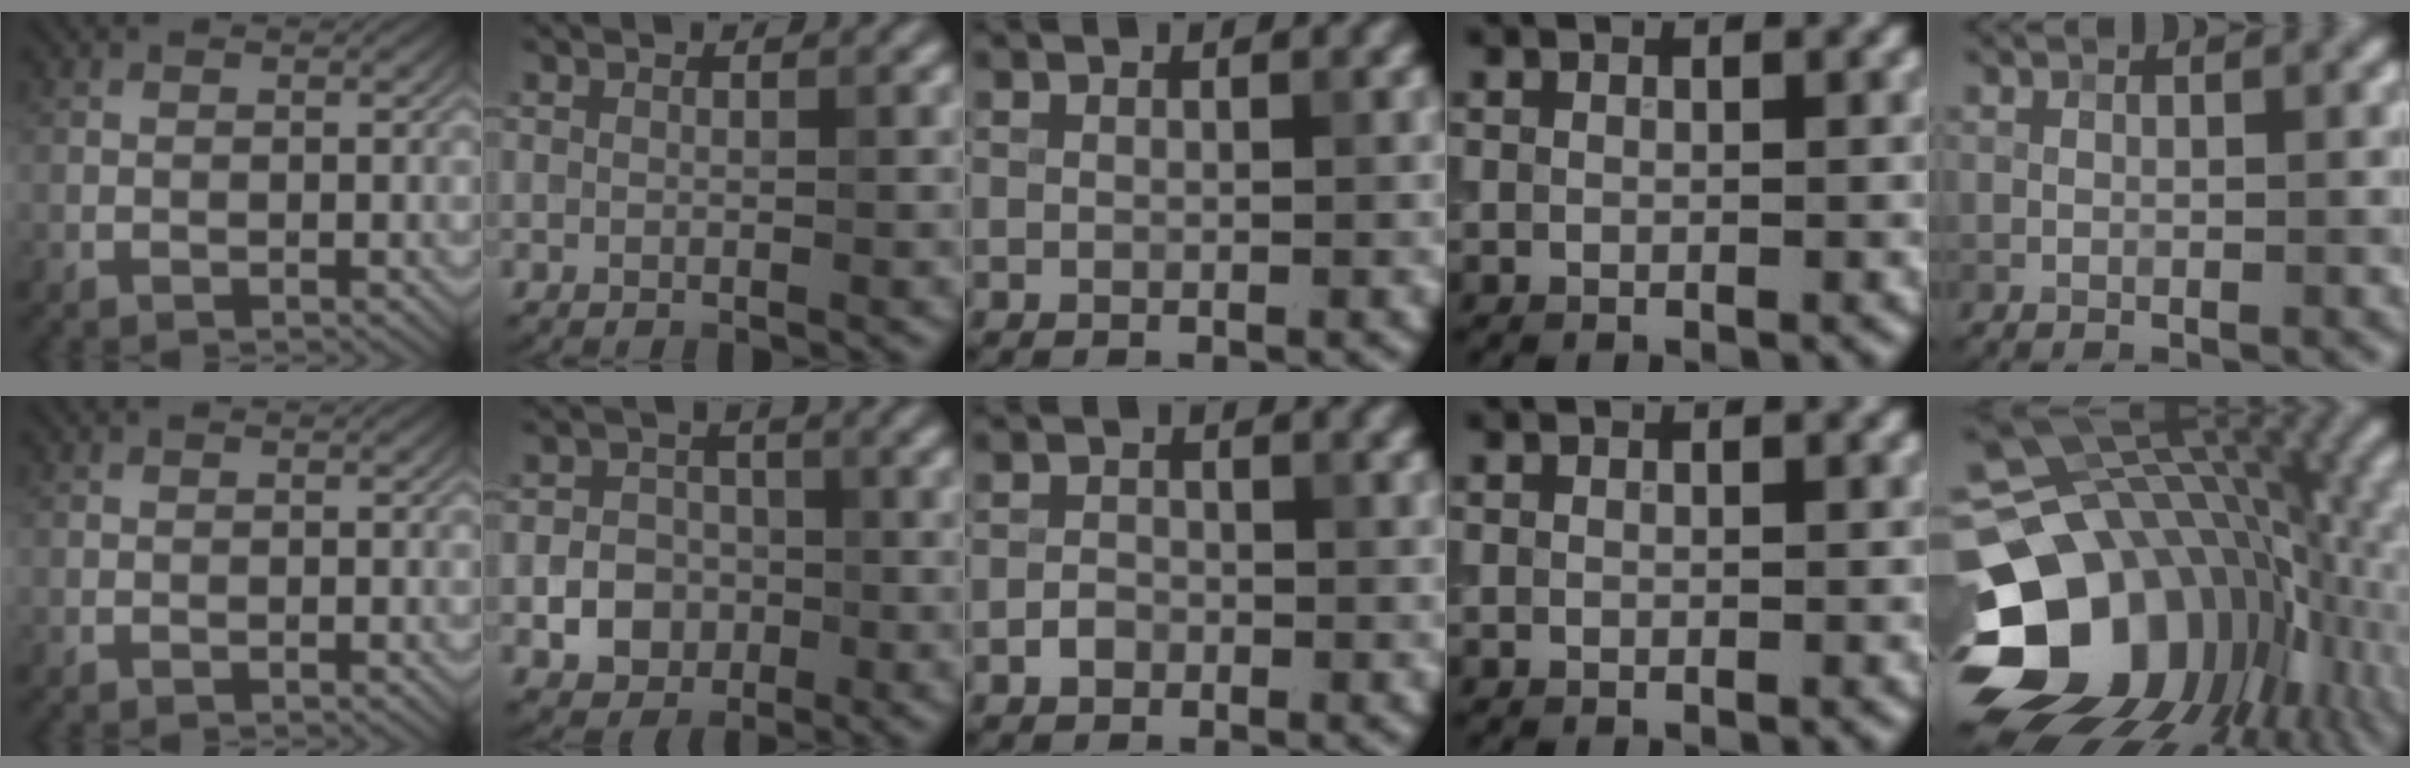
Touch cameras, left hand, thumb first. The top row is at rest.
{"index": {"total": 3.6, "force": [-1.1, 3.1, 1.6], "torque": [-0.011, 0.000, -0.023]}, "middle": {"total": 1.3, "force": [-0.7, 1.0, 0.5], "torque": [-0.005, 0.002, -0.014]}, "little": {"total": 19.1, "force": [-2.8, 14.2, 12.4], "torque": [-0.239, -0.019, -0.028]}}